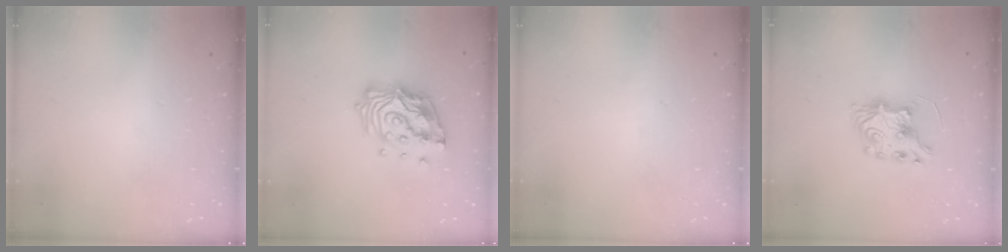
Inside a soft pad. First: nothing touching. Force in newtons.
{"total": 15.5, "press": 15.4, "slide": 1.8}
{"total": 0.0}
{"total": 7.5, "press": 7.5, "slide": 0.2}